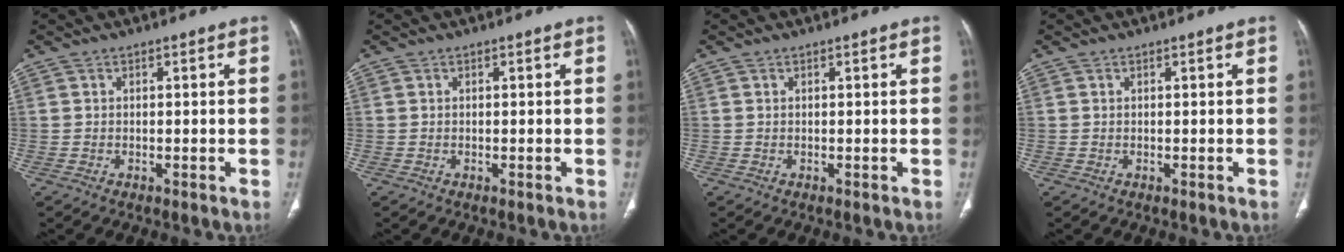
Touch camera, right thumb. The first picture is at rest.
{"total": 0.0}
{"total": 0.0}
{"total": 0.0}